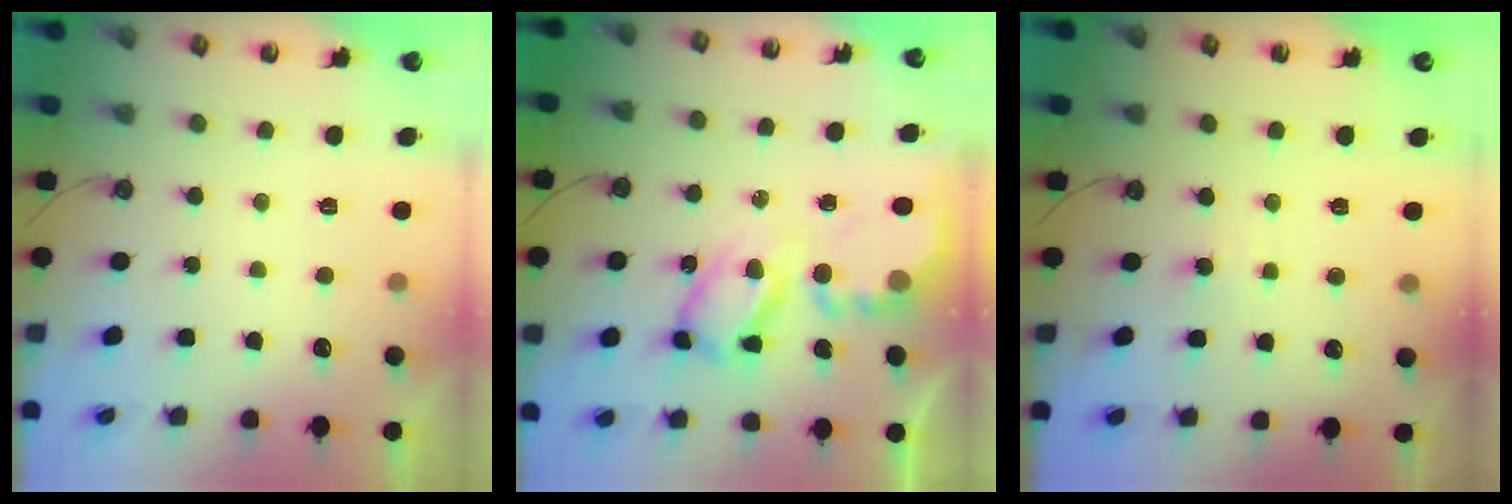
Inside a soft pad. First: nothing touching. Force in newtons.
{"total": 11.5, "press": 11.5, "slide": 0.9}
{"total": 2.7, "press": 2.7, "slide": 0.5}